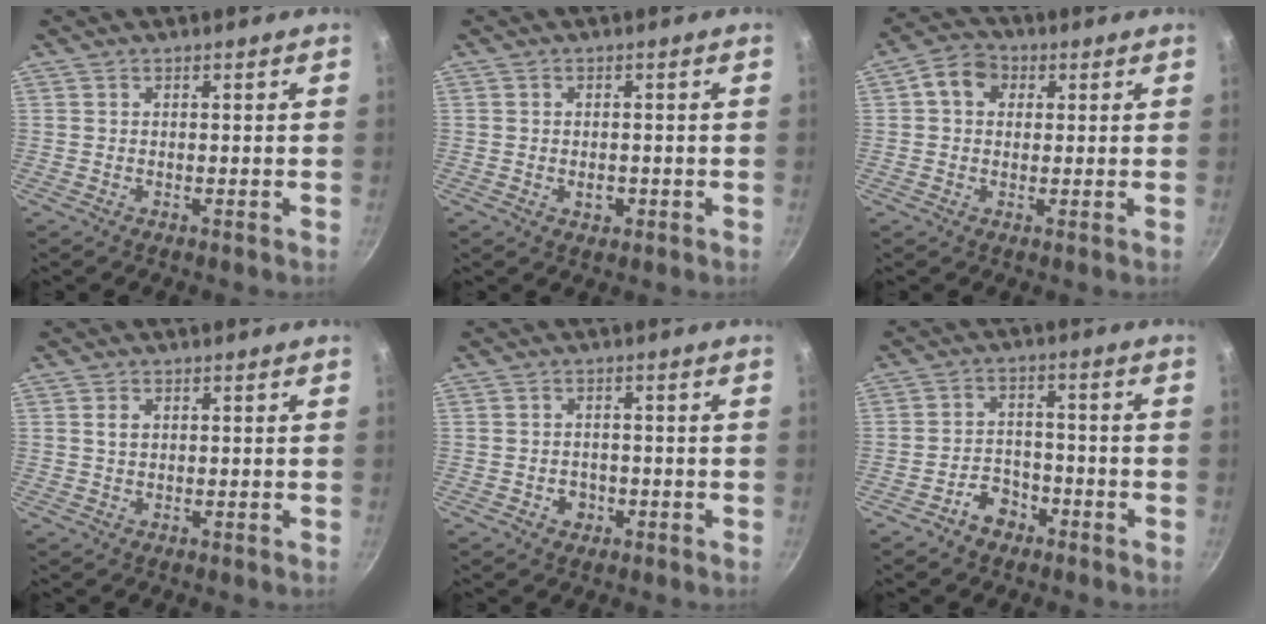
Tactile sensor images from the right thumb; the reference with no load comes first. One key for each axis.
{"total": 2.3, "fx": -0.6, "fy": 1.7, "fz": 1.4, "tx": -0.017, "ty": 0.003, "tz": -0.008}
{"total": 6.3, "fx": 1.6, "fy": 5.0, "fz": 3.4, "tx": -0.039, "ty": 0.008, "tz": 0.013}
{"total": 2.0, "fx": 0.5, "fy": 1.4, "fz": 1.3, "tx": -0.017, "ty": 0.003, "tz": 0.010}
{"total": 3.0, "fx": -1.1, "fy": 2.5, "fz": 1.3, "tx": -0.007, "ty": 0.008, "tz": -0.011}
{"total": 5.4, "fx": -3.5, "fy": 3.7, "fz": 1.9, "tx": -0.012, "ty": 0.037, "tz": -0.057}